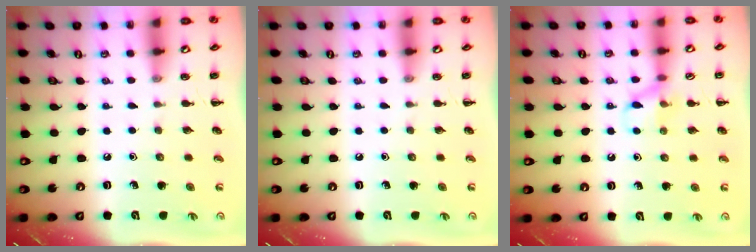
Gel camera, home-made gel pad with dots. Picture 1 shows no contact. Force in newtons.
{"total": 0.0}
{"total": 8.2, "press": 8.1, "slide": 1.7}